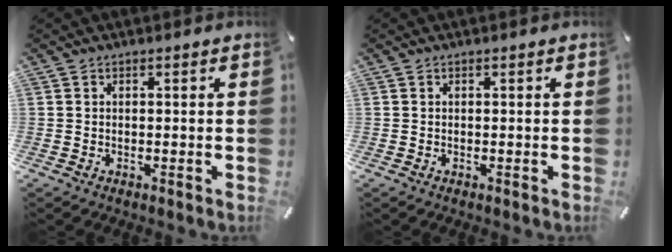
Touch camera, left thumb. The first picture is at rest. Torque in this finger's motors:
{"motor_torque": [0.00, 0.00, 0.00, 0.00, 0.00]}